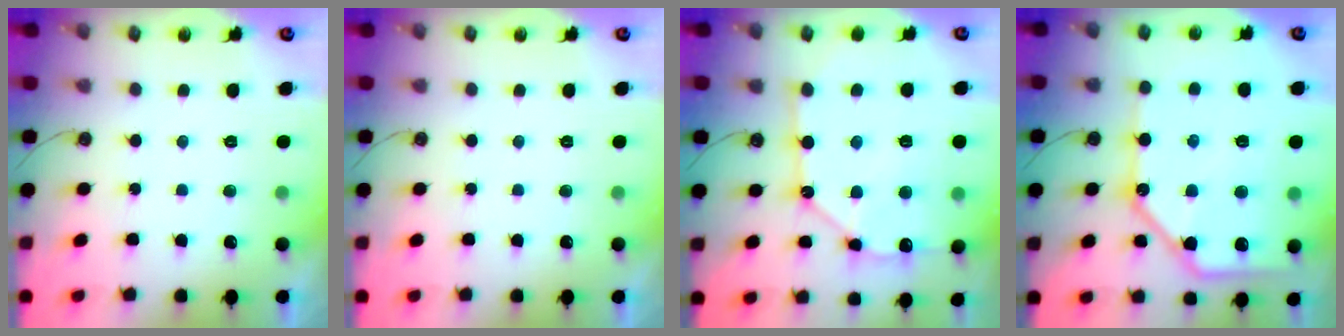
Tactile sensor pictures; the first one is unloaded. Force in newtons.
{"total": 0.0}
{"total": 15.2, "press": 15.2, "slide": 1.5}
{"total": 20.2, "press": 20.0, "slide": 2.5}